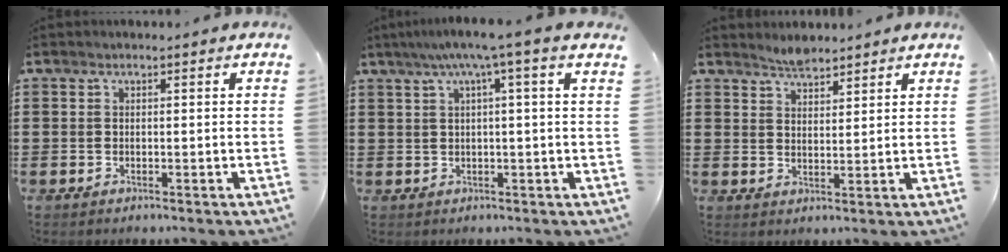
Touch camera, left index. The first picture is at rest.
{"total": 4.9, "force": [2.3, -0.8, 4.2], "torque": [-0.086, 0.000, 0.035]}
{"total": 2.8, "force": [2.7, 0.4, 0.1], "torque": [-0.008, 0.000, 0.053]}